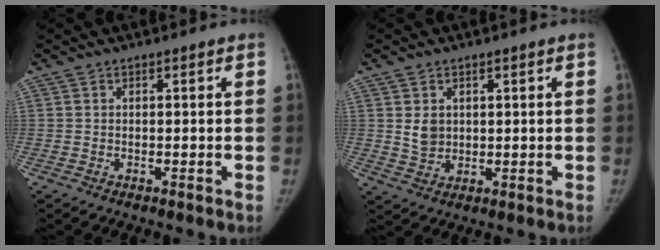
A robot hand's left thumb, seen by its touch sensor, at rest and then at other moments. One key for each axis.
{"total": 3.8, "fx": 0.9, "fy": 3.2, "fz": 2.0, "tx": -0.016, "ty": -0.017, "tz": 0.026}